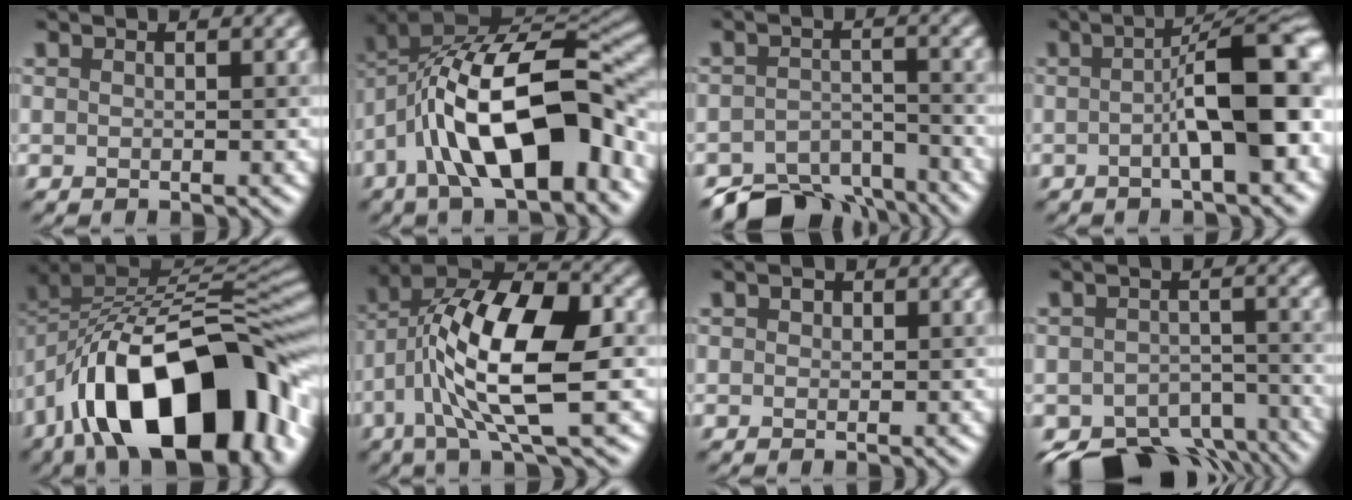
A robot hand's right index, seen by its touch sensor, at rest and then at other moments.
{"total": 14.8, "force": [-3.8, 6.4, 12.9], "torque": [-0.195, 0.017, -0.073]}
{"total": 7.1, "force": [-6.0, 2.9, 2.2], "torque": [-0.032, -0.014, -0.100]}
{"total": 8.6, "force": [-0.9, 2.1, 8.3], "torque": [-0.107, 0.015, -0.019]}
{"total": 17.2, "force": [-7.5, 8.5, 12.9], "torque": [-0.183, 0.007, -0.123]}
{"total": 11.9, "force": [-1.4, 4.4, 10.9], "torque": [-0.211, 0.010, -0.029]}
{"total": 0.8, "force": [0.3, 0.6, 0.3], "torque": [-0.006, 0.000, 0.001]}
{"total": 9.2, "force": [-7.0, 4.6, 3.6], "torque": [-0.043, -0.024, -0.093]}